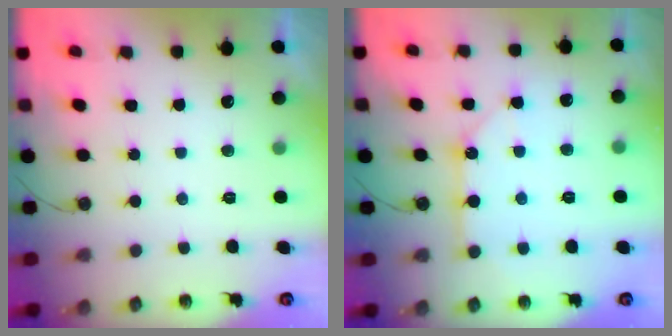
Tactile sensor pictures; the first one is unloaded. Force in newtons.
{"total": 10.3, "press": 10.2, "slide": 1.1}